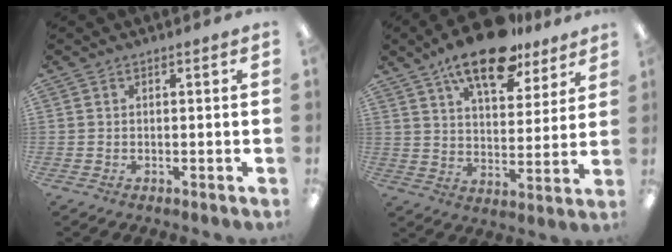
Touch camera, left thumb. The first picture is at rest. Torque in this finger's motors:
{"motor_torque": [0.36, 0.44, 1.60, -1.17, 0.19]}